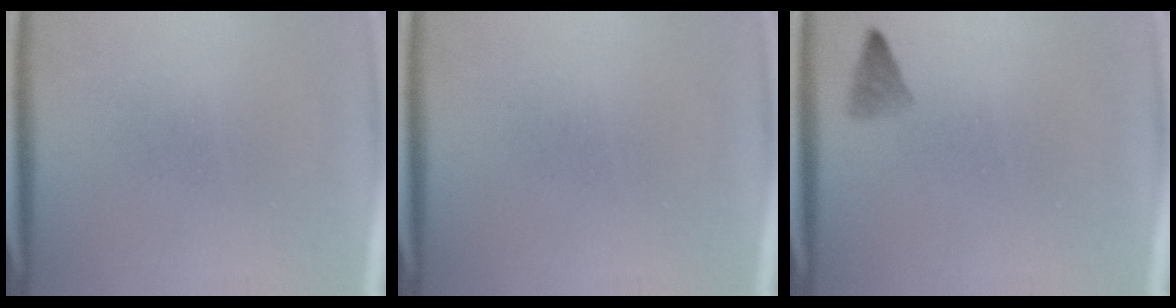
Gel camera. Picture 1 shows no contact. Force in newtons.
{"total": 0.0}
{"total": 1.6}